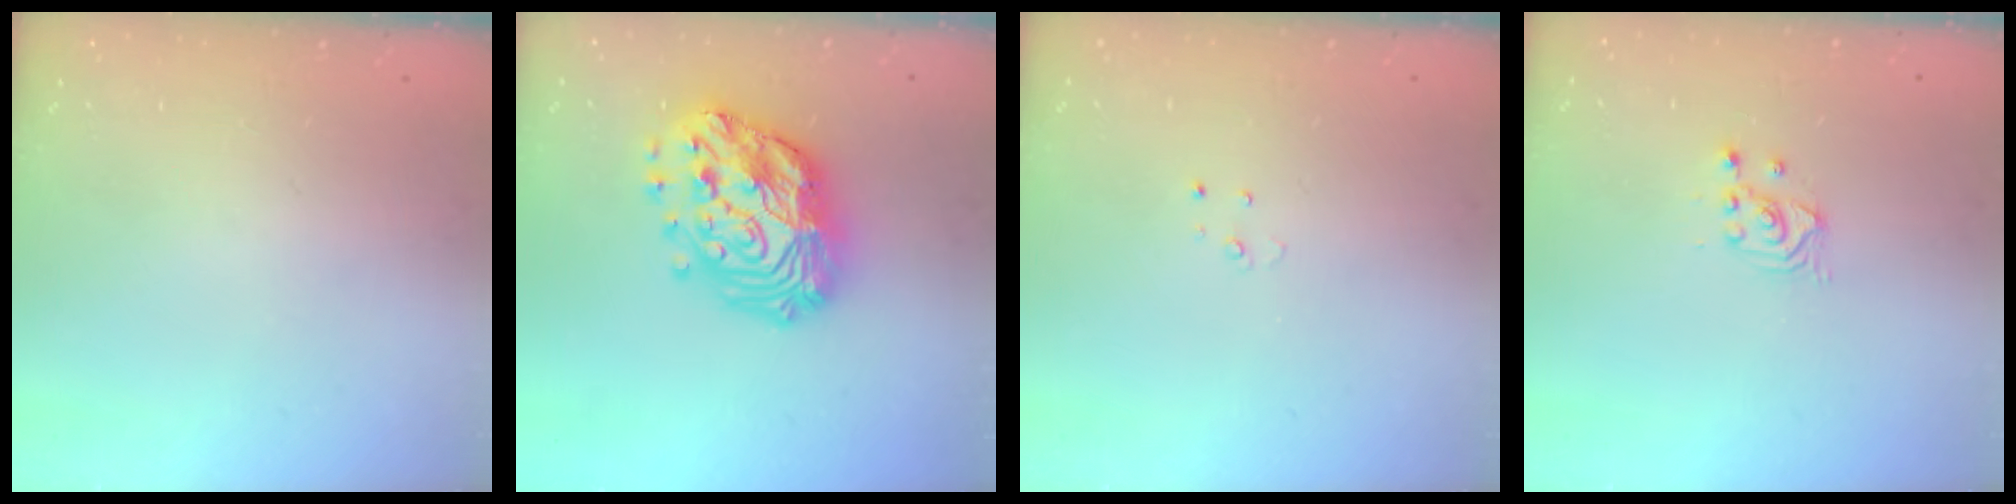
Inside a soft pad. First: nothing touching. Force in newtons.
{"total": 21.7, "press": 21.5, "slide": 2.2}
{"total": 2.3, "press": 2.3, "slide": 0.2}
{"total": 2.4, "press": 2.3, "slide": 0.2}